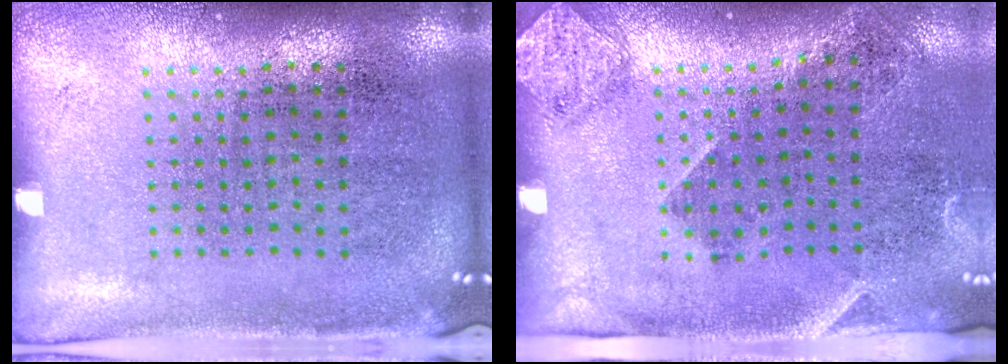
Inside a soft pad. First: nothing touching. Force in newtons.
{"total": 1.8, "press": 1.2, "slide": 1.3}